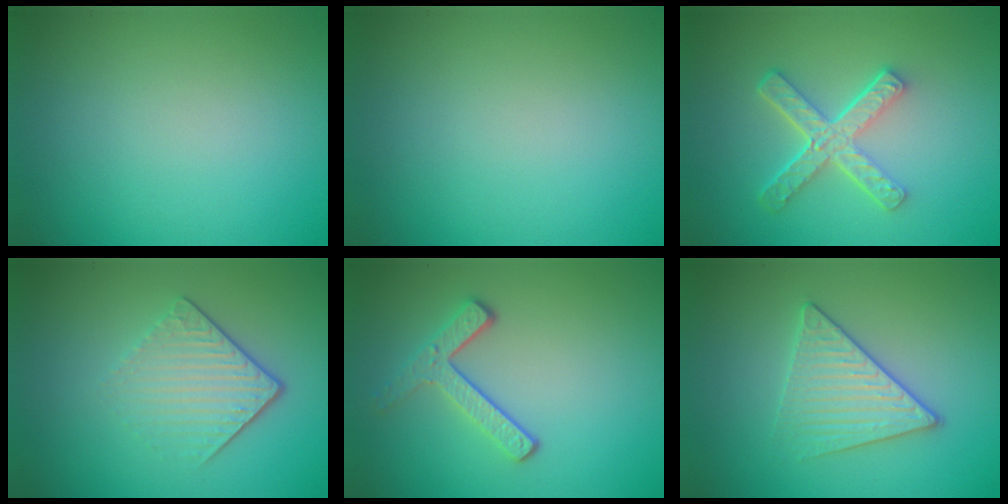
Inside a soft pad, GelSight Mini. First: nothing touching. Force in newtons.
{"total": 0.0}
{"total": 4.8, "press": 3.4, "slide": 3.4}
{"total": 4.3, "press": 2.8, "slide": 3.3}
{"total": 2.9, "press": 2.3, "slide": 1.7}
{"total": 3.4, "press": 3.1, "slide": 1.3}